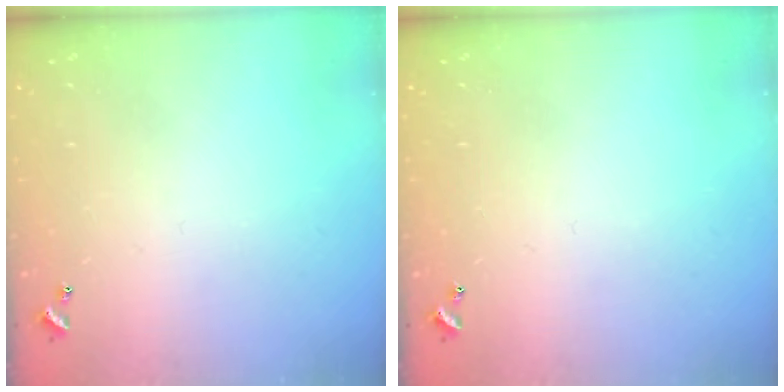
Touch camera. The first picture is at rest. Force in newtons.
{"total": 0.0}